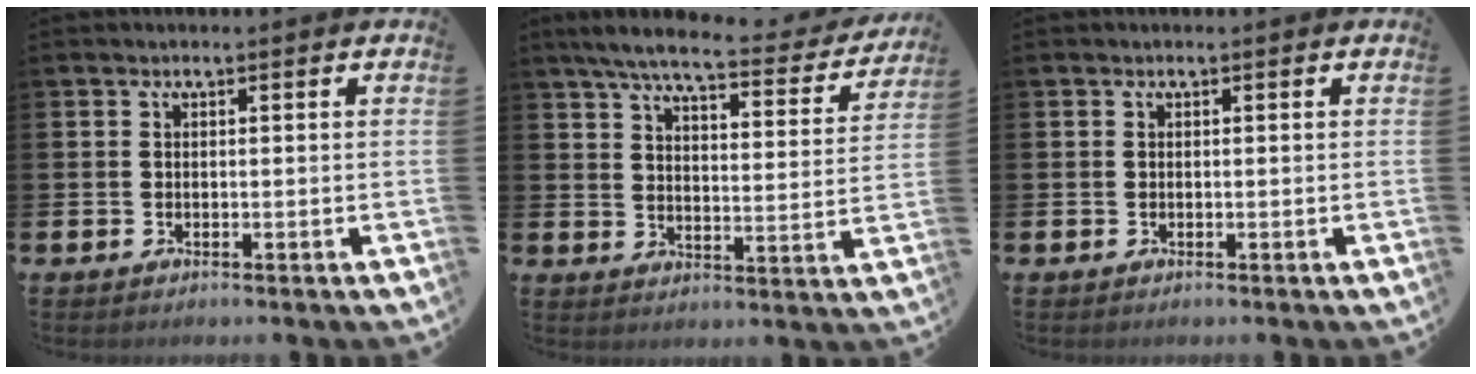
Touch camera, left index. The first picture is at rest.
{"total": 6.9, "force": [6.0, 1.2, 3.2], "torque": [-0.077, -0.037, 0.096]}
{"total": 0.0}